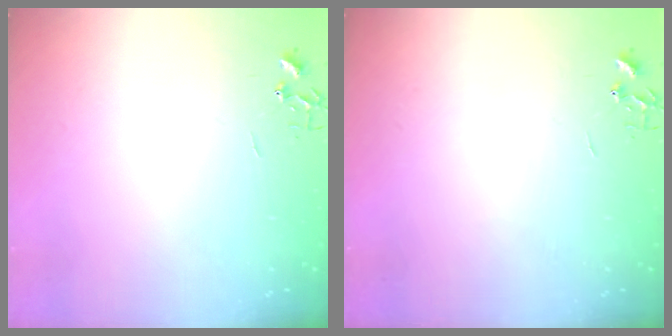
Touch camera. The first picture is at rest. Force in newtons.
{"total": 0.0}